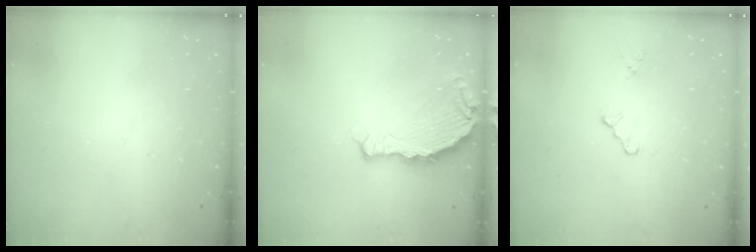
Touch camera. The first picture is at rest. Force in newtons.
{"total": 6.0, "press": 5.0, "slide": 3.3}
{"total": 1.6, "press": 1.6, "slide": 0.3}